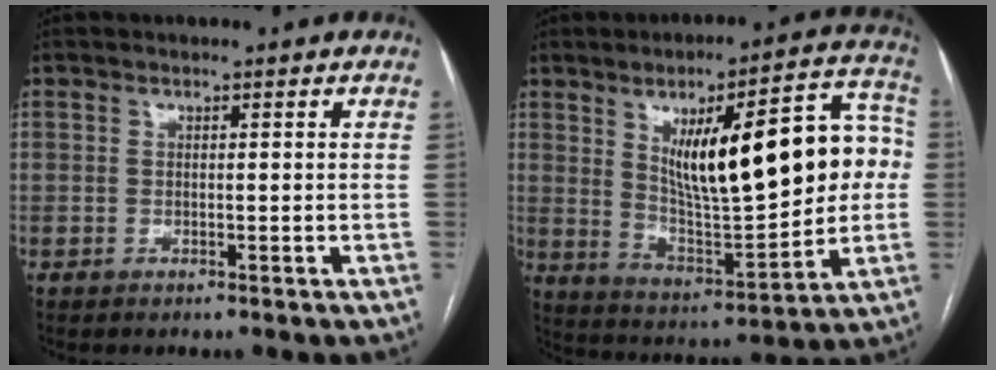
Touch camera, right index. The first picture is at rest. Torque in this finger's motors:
{"motor_torque": [0.94, 0.21, 0.60, 0.21]}